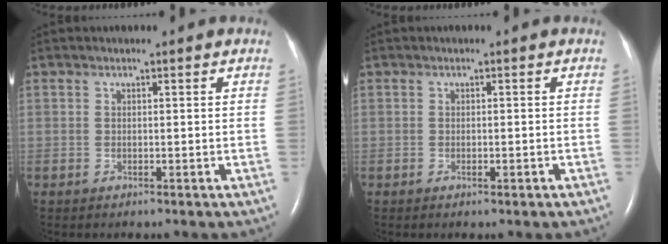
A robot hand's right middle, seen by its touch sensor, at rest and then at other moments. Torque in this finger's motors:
{"motor_torque": [-0.30, -0.06, 0.00, -0.02]}